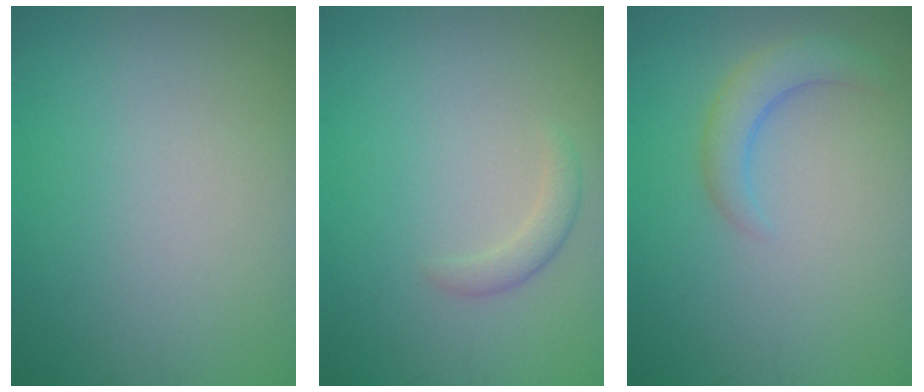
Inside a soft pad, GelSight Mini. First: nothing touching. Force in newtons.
{"total": 1.4, "press": 1.4, "slide": 0.1}
{"total": 2.6, "press": 2.5, "slide": 0.3}